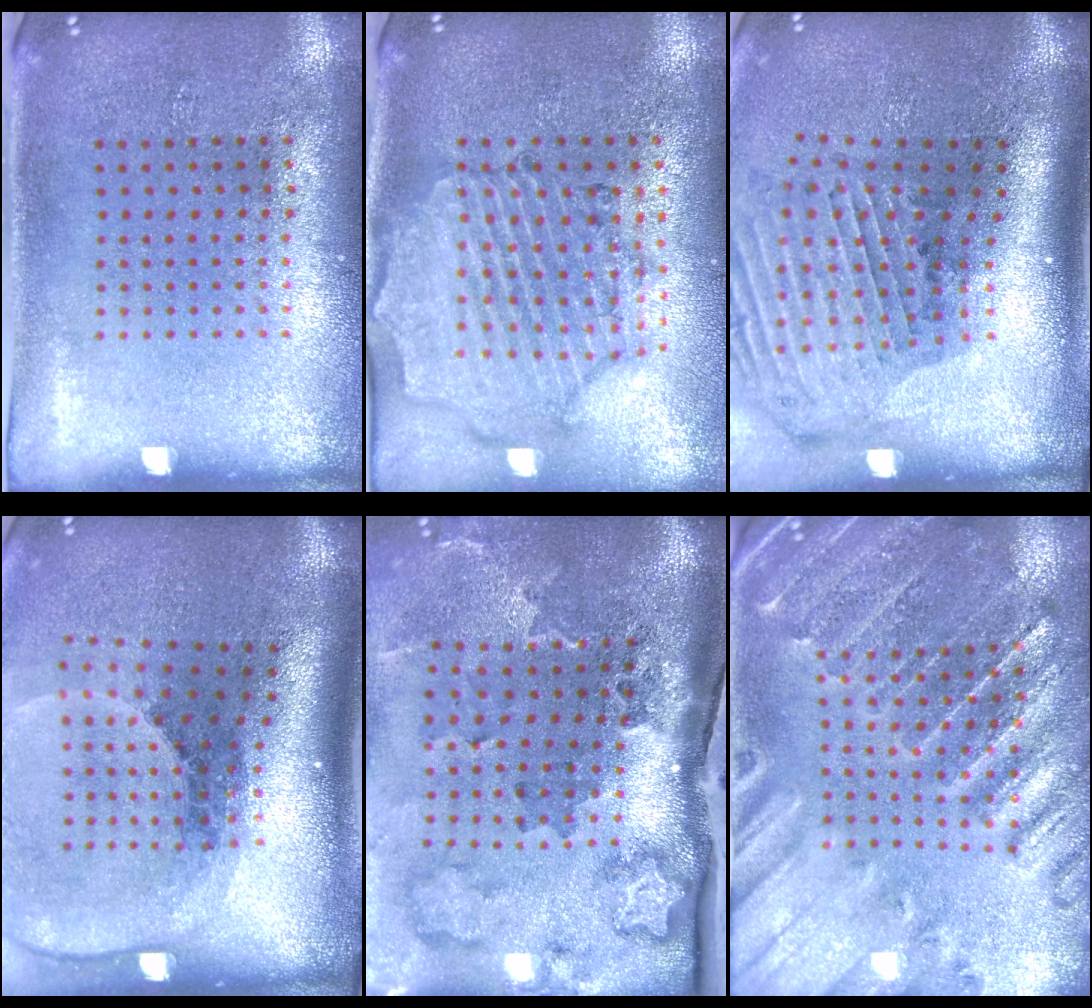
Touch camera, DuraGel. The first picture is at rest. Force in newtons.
{"total": 1.5, "press": 1.5, "slide": 0.3}
{"total": 2.9, "press": 2.1, "slide": 2.0}
{"total": 2.8, "press": 1.9, "slide": 2.0}
{"total": 3.7, "press": 2.4, "slide": 2.8}
{"total": 1.6, "press": 1.6, "slide": 0.3}